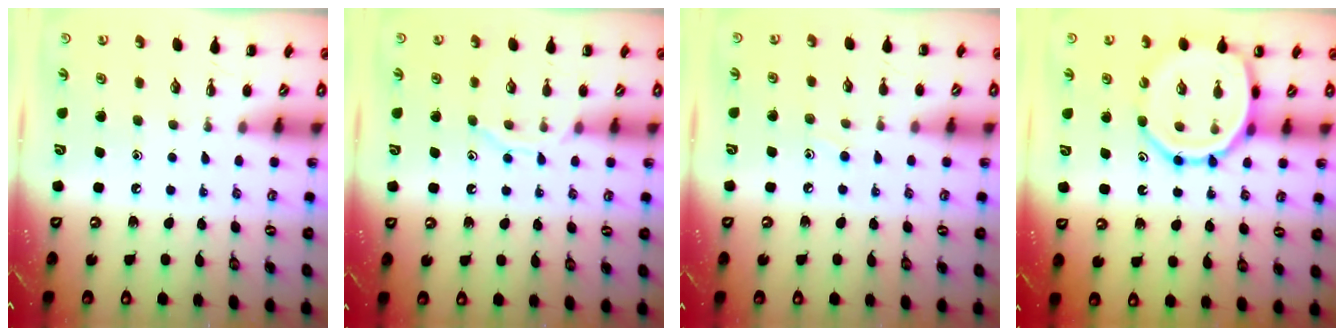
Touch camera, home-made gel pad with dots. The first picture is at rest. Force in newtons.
{"total": 8.8, "press": 8.8, "slide": 0.6}
{"total": 5.7, "press": 5.3, "slide": 1.9}
{"total": 13.5, "press": 13.2, "slide": 2.4}